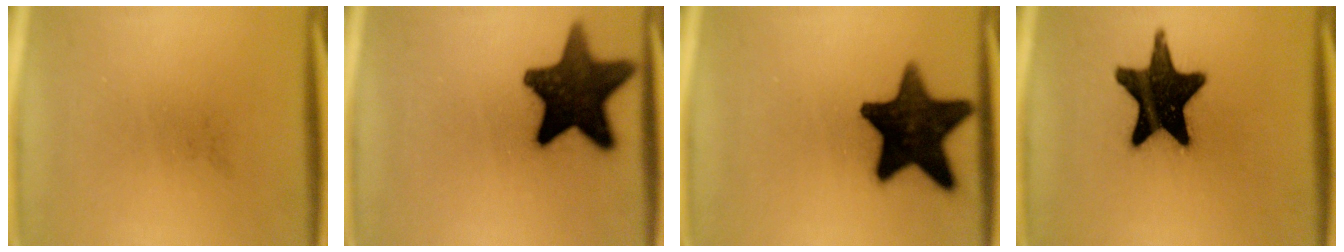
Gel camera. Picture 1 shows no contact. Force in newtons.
{"total": 16.5}
{"total": 17.7}
{"total": 18.6}